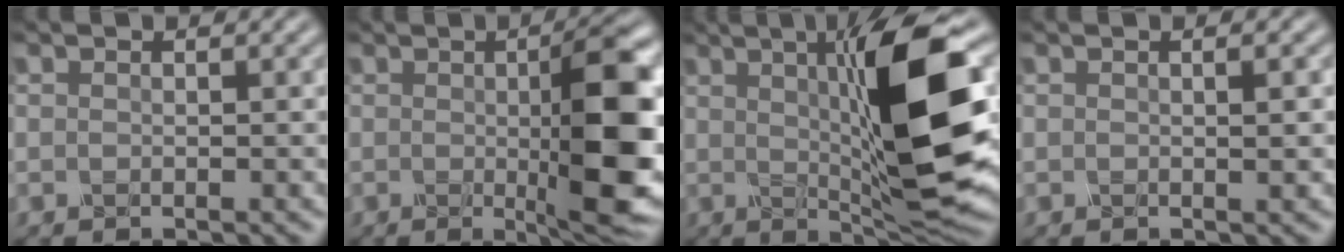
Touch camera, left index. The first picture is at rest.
{"total": 10.1, "force": [0.0, 2.0, 9.9], "torque": [-0.121, -0.009, 0.003]}
{"total": 12.1, "force": [1.6, 2.2, 11.8], "torque": [-0.170, -0.001, 0.034]}
{"total": 1.1, "force": [0.2, 0.2, 1.0], "torque": [-0.015, 0.003, 0.001]}